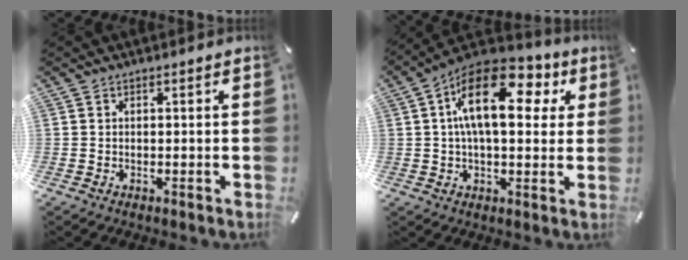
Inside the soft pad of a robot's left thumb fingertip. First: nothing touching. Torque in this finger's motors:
{"motor_torque": [0.69, 1.31, 1.80, -0.97, 0.54]}